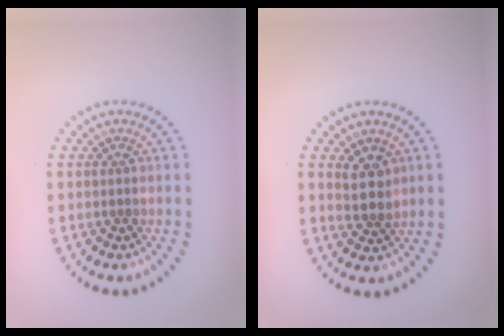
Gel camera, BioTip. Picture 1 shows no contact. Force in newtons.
{"total": 2.5, "press": 2.3, "slide": 0.9}